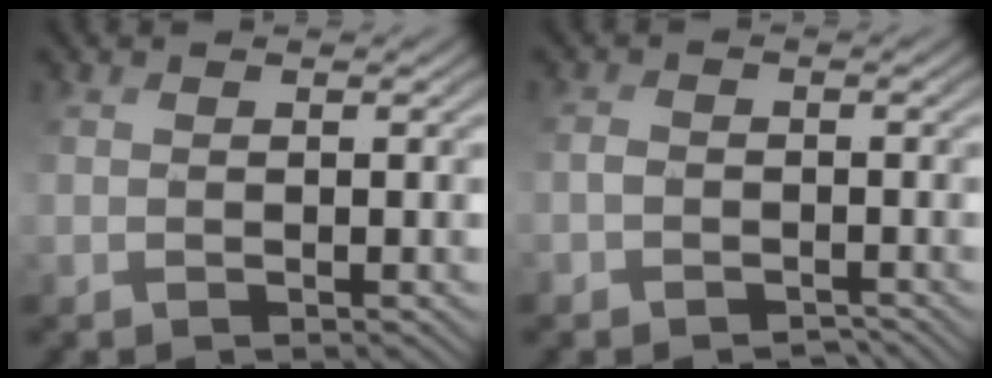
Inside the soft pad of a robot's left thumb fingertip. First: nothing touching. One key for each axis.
{"total": 2.2, "fx": -1.5, "fy": 1.4, "fz": 0.8, "tx": -0.015, "ty": -0.003, "tz": -0.036}